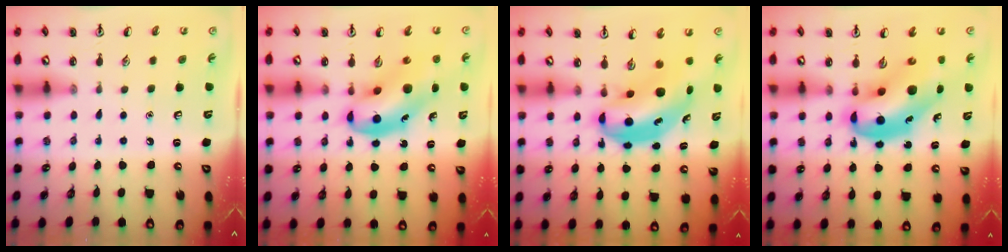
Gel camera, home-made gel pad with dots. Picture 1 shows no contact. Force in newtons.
{"total": 11.5, "press": 11.1, "slide": 3.0}
{"total": 7.7, "press": 7.5, "slide": 2.0}
{"total": 12.3, "press": 11.7, "slide": 3.7}